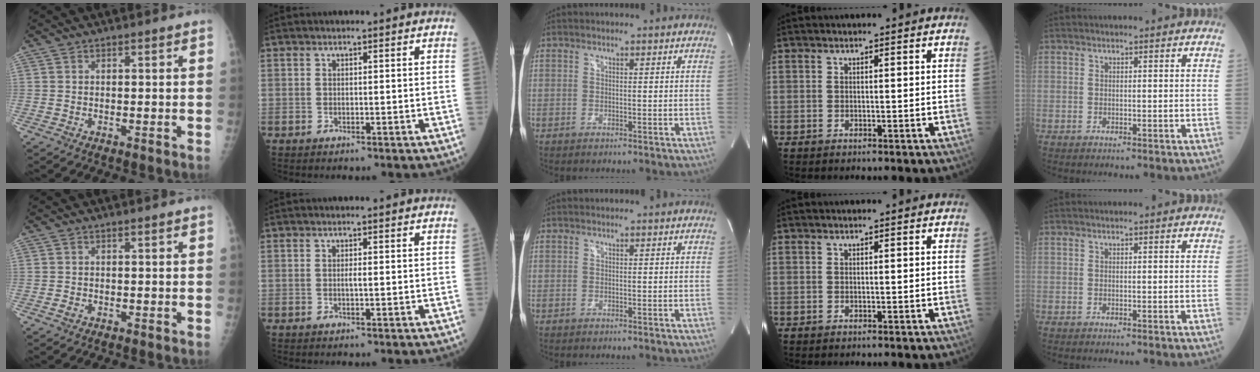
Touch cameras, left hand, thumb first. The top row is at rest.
{"thumb": {"total": 0.9, "force": [-0.3, 0.6, 0.6], "torque": [-0.010, 0.003, -0.002]}, "index": {"total": 0.7, "force": [0.1, 0.0, 0.7], "torque": [-0.015, 0.000, 0.002]}}